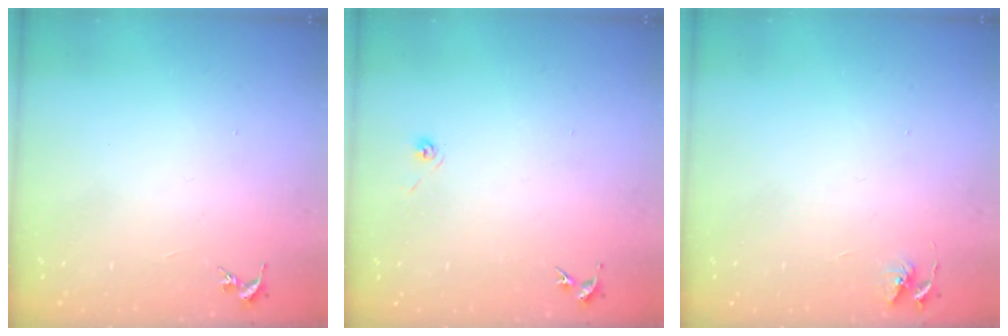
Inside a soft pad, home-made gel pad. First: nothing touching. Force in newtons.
{"total": 3.2, "press": 2.6, "slide": 1.8}
{"total": 4.4, "press": 4.4, "slide": 0.5}